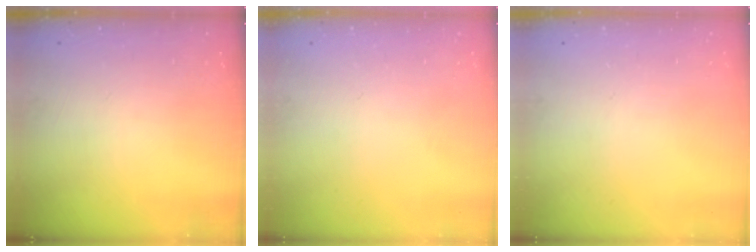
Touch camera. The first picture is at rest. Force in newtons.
{"total": 0.0}
{"total": 0.0}